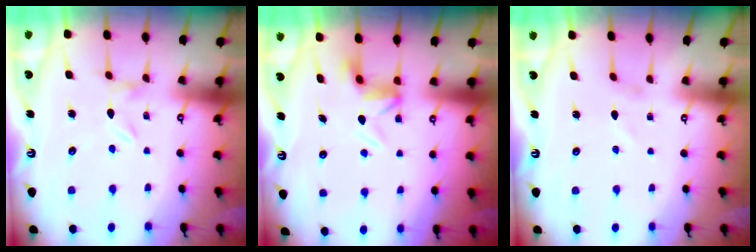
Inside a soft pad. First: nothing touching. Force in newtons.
{"total": 5.5, "press": 5.3, "slide": 1.2}
{"total": 1.0, "press": 1.0, "slide": 0.1}